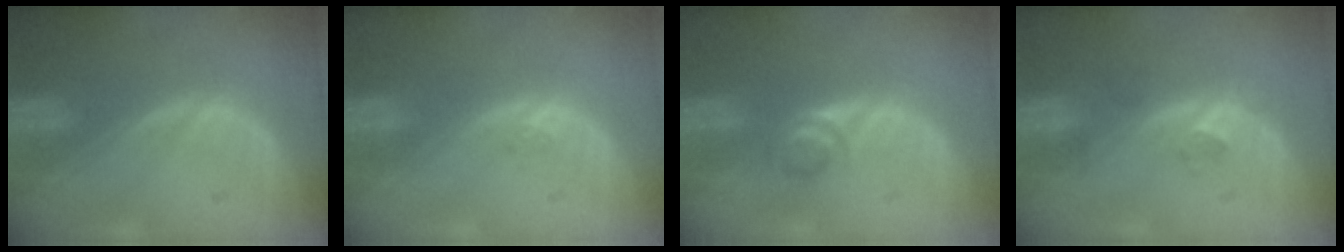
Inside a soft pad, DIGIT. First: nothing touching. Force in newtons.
{"total": 1.1, "press": 1.0, "slide": 0.4}
{"total": 2.3, "press": 2.1, "slide": 1.0}
{"total": 3.2, "press": 2.6, "slide": 1.8}